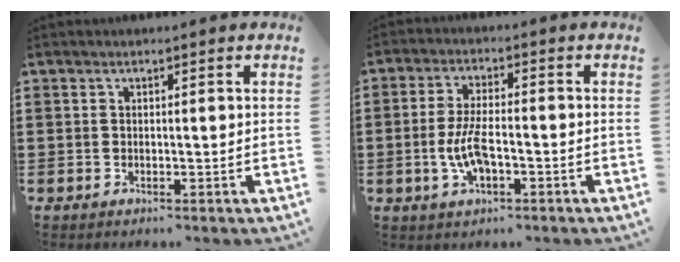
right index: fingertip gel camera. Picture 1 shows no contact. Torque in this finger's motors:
{"motor_torque": [2.11, 0.03, 0.19, 0.13]}